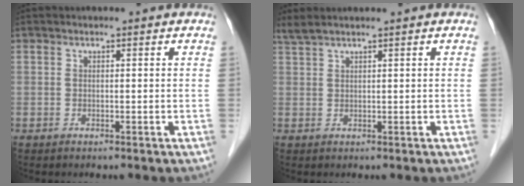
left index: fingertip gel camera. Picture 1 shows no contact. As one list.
[{"total": 2.5, "force": [2.1, -0.3, 1.4], "torque": [-0.034, 0.018, 0.048]}]